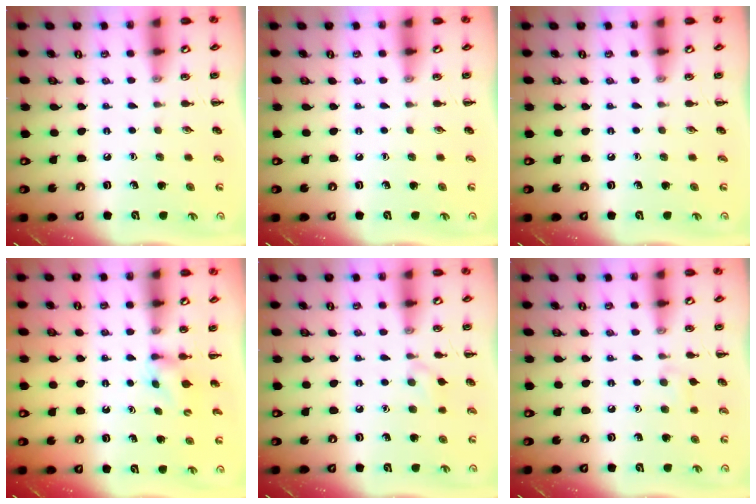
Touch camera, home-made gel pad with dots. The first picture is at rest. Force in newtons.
{"total": 0.0}
{"total": 0.0}
{"total": 2.8, "press": 2.5, "slide": 1.3}
{"total": 4.5, "press": 4.2, "slide": 1.6}
{"total": 4.5, "press": 4.2, "slide": 1.6}